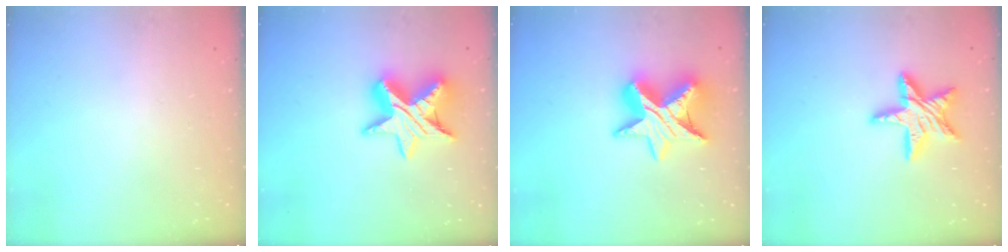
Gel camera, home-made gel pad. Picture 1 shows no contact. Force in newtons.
{"total": 13.9, "press": 13.9, "slide": 0.6}
{"total": 15.0, "press": 15.0, "slide": 1.2}
{"total": 15.0, "press": 14.9, "slide": 1.3}